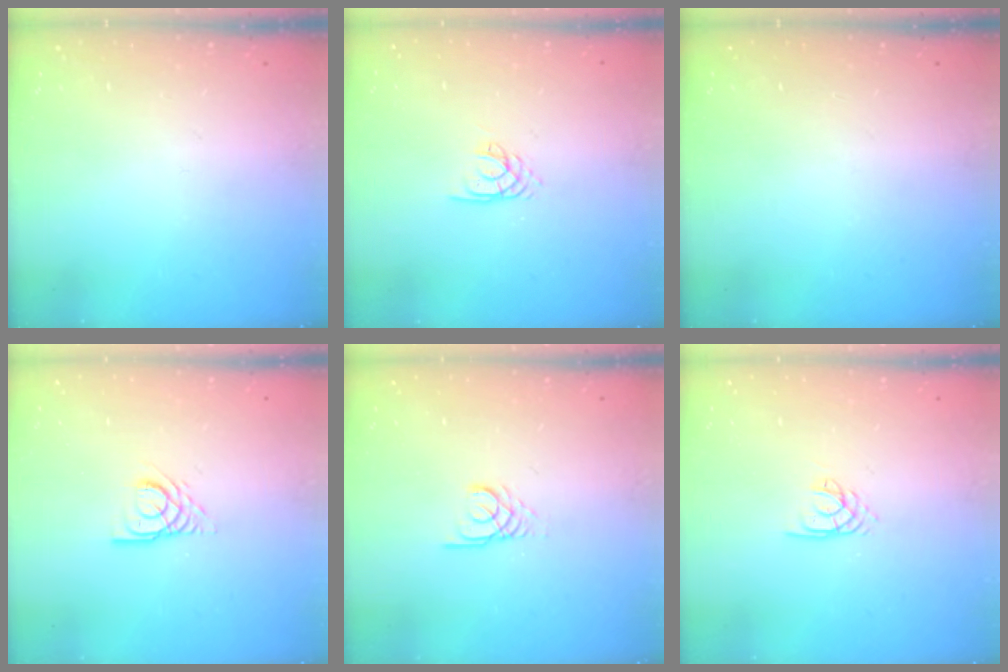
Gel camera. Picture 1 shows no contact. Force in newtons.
{"total": 1.9, "press": 1.8, "slide": 0.3}
{"total": 0.0}
{"total": 5.5, "press": 5.5, "slide": 0.5}
{"total": 2.7, "press": 2.7, "slide": 0.3}
{"total": 1.9, "press": 1.8, "slide": 0.3}